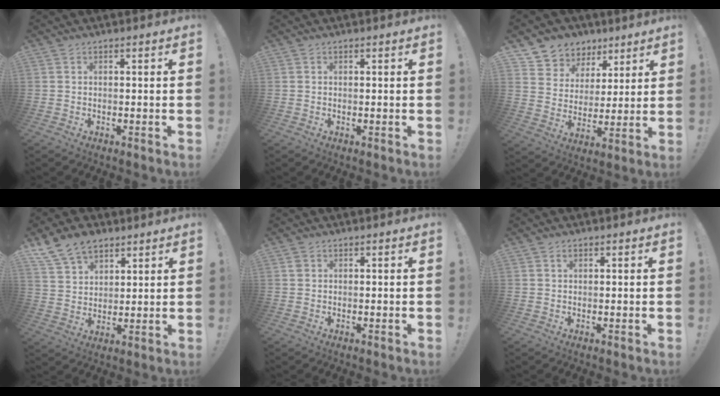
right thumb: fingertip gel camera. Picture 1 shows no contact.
{"total": 0.0}
{"total": 8.5, "force": [4.8, 6.9, 1.5], "torque": [-0.018, -0.043, 0.098]}
{"total": 11.3, "force": [7.9, 7.0, 4.0], "torque": [-0.075, -0.042, 0.157]}
{"total": 1.2, "force": [0.6, 1.0, 0.3], "torque": [0.001, 0.000, 0.009]}
{"total": 0.7, "force": [0.5, 0.4, 0.4], "torque": [0.000, -0.002, 0.008]}